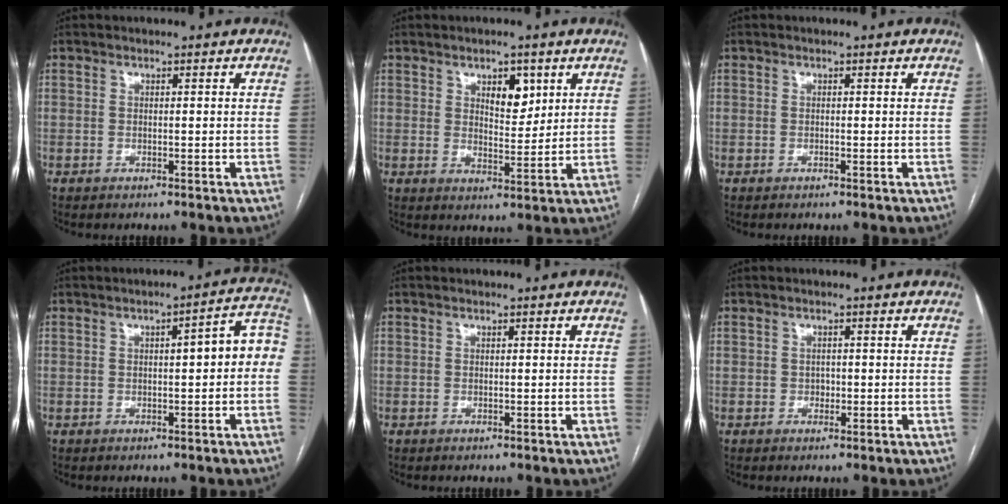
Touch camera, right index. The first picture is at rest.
{"total": 5.2, "force": [2.6, 2.4, 3.9], "torque": [-0.058, -0.002, 0.042]}
{"total": 0.0}
{"total": 6.9, "force": [0.2, 1.6, 6.7], "torque": [-0.078, 0.035, -0.003]}
{"total": 0.0}
{"total": 1.0, "force": [-0.3, 0.9, 0.5], "torque": [-0.005, 0.004, -0.004]}